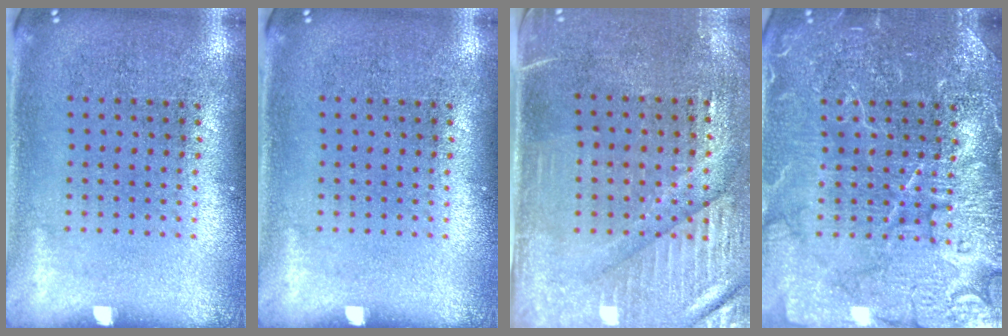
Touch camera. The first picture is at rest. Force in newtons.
{"total": 0.0}
{"total": 3.4, "press": 3.1, "slide": 1.4}
{"total": 7.2, "press": 7.1, "slide": 1.0}